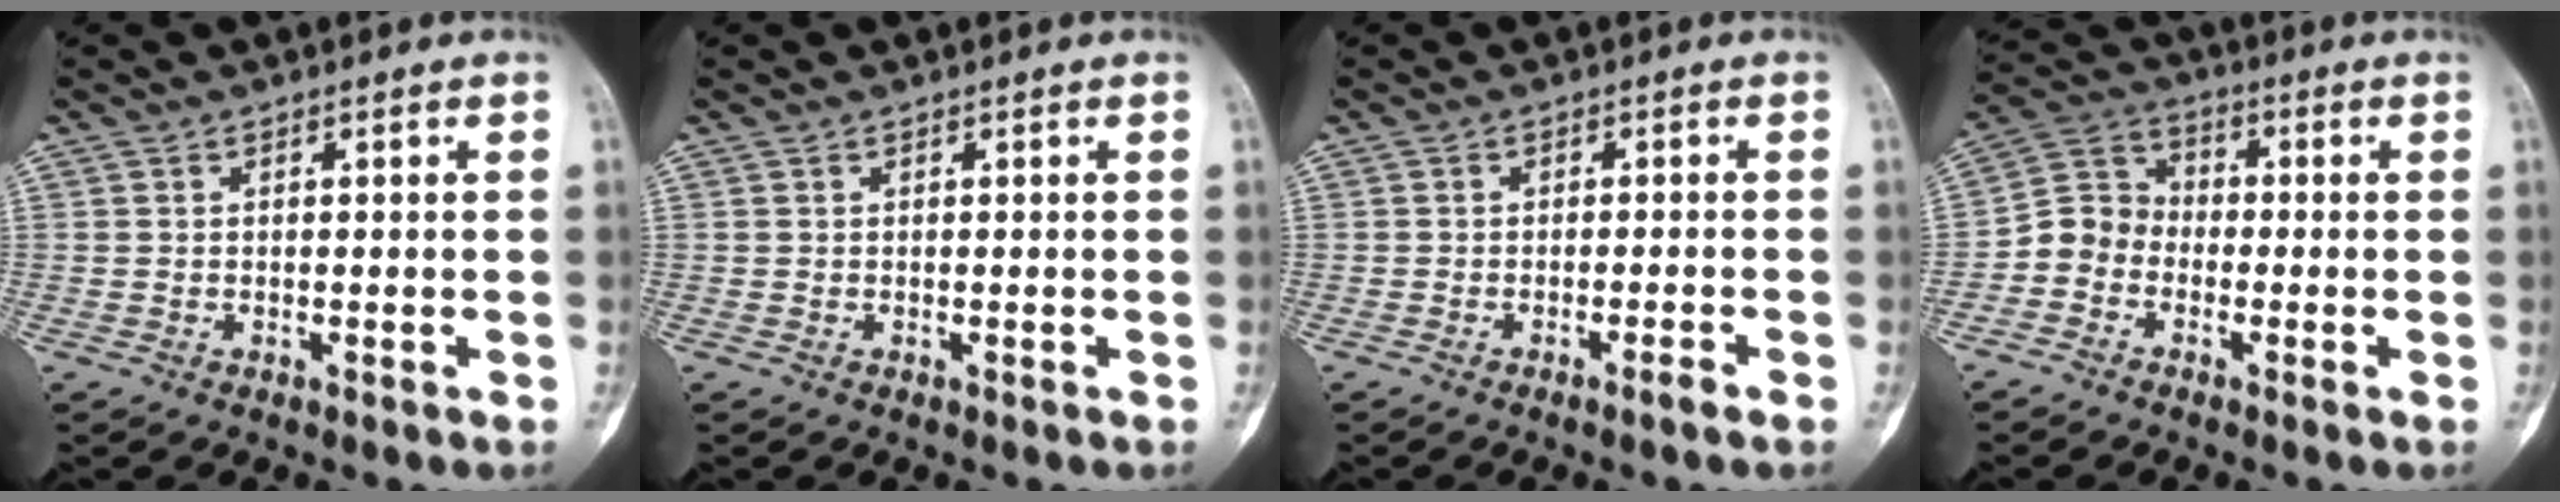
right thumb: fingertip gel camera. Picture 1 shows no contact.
{"total": 0.0}
{"total": 1.9, "force": [-1.3, -0.2, 1.3], "torque": [-0.024, 0.004, -0.027]}
{"total": 6.7, "force": [-2.5, 5.7, 2.4], "torque": [-0.024, 0.036, -0.064]}